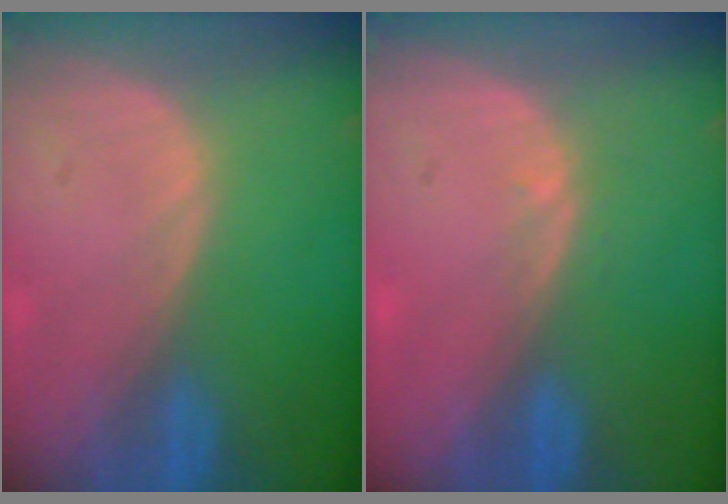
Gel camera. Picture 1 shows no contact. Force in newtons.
{"total": 0.8, "press": 0.6, "slide": 0.6}